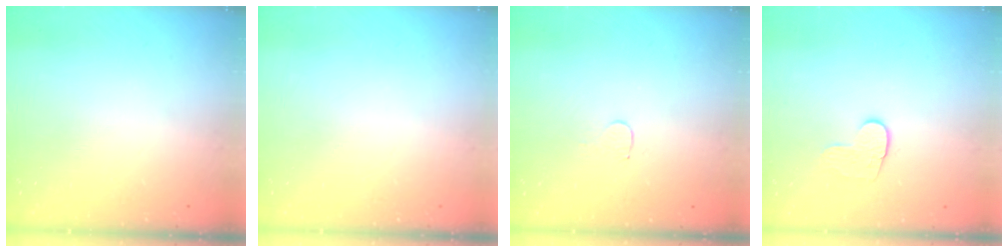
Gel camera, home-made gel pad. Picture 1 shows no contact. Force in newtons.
{"total": 0.0}
{"total": 3.7, "press": 3.7, "slide": 0.3}
{"total": 7.9, "press": 7.8, "slide": 0.6}